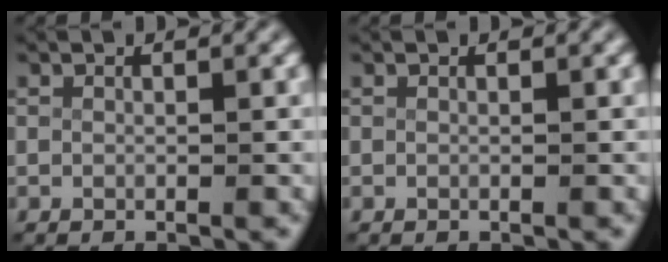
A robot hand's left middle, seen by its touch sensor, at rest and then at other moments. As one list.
[{"total": 0.0}]